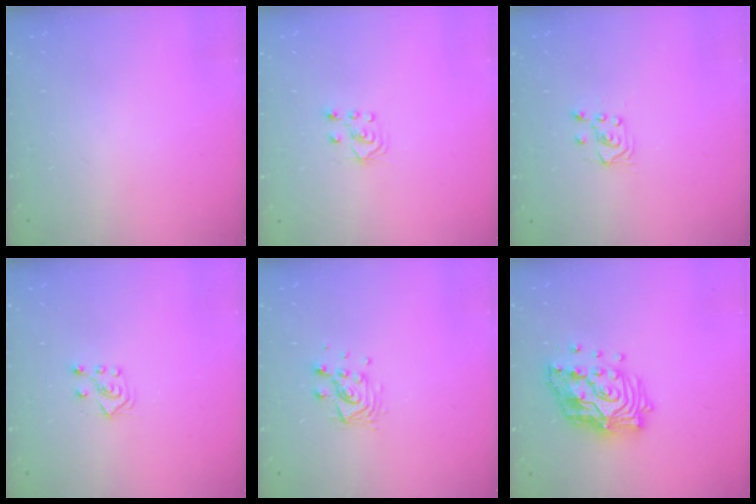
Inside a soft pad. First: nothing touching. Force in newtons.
{"total": 3.9, "press": 3.8, "slide": 0.7}
{"total": 4.5, "press": 4.4, "slide": 0.8}
{"total": 5.7, "press": 5.7, "slide": 0.8}
{"total": 9.8, "press": 9.8, "slide": 0.6}
{"total": 17.3, "press": 17.1, "slide": 2.1}